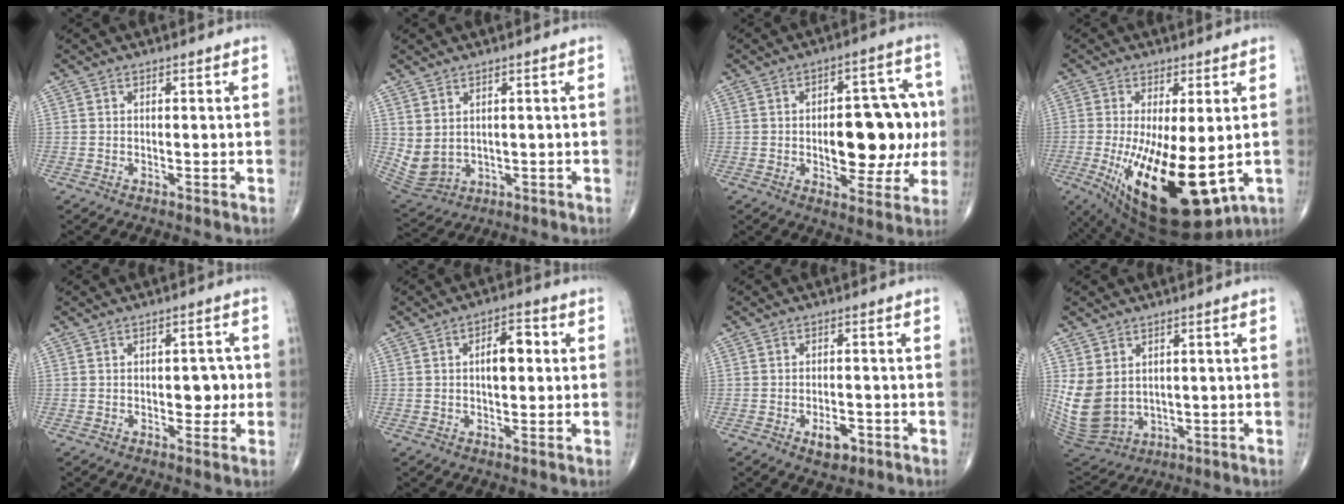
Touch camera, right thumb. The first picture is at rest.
{"total": 5.8, "force": [1.2, 4.2, 3.8], "torque": [-0.071, -0.008, 0.042]}
{"total": 16.7, "force": [-0.5, 8.6, 14.3], "torque": [-0.150, 0.020, 0.001]}
{"total": 20.2, "force": [-4.4, 8.0, 18.0], "torque": [-0.294, -0.034, -0.043]}
{"total": 4.5, "force": [-0.3, 2.6, 3.6], "torque": [-0.023, 0.004, -0.003]}
{"total": 6.0, "force": [0.7, 3.1, 5.1], "torque": [-0.071, 0.011, 0.005]}
{"total": 3.9, "force": [-1.9, 2.2, 2.6], "torque": [-0.027, 0.008, -0.026]}
{"total": 10.1, "force": [1.6, 7.8, 6.2], "torque": [-0.116, -0.016, 0.059]}